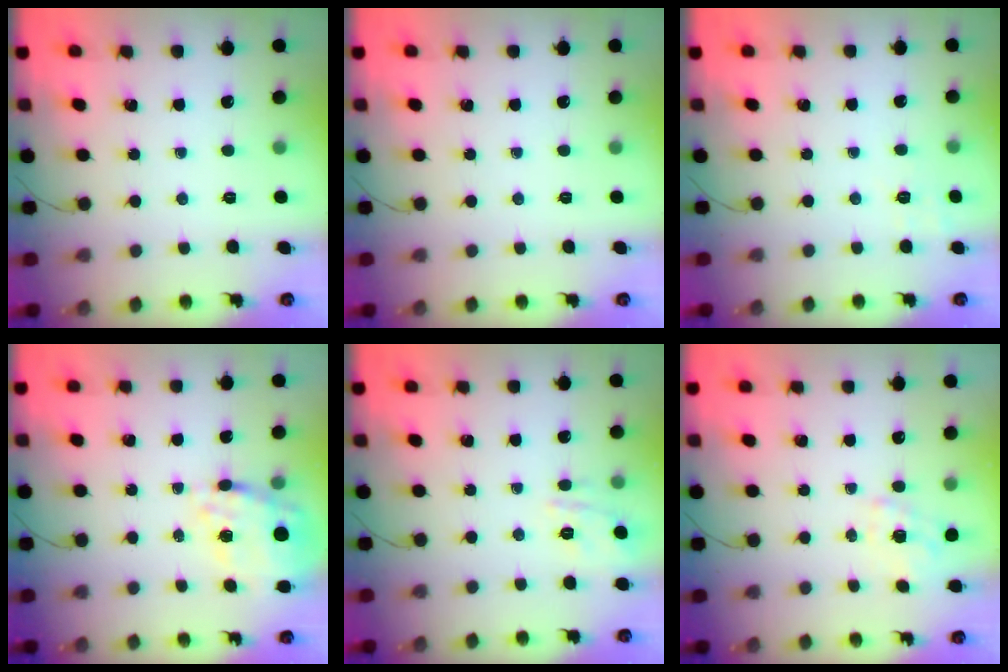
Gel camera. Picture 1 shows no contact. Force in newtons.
{"total": 0.0}
{"total": 2.3, "press": 1.5, "slide": 1.8}
{"total": 17.1, "press": 16.6, "slide": 3.9}
{"total": 2.9, "press": 2.7, "slide": 1.2}
{"total": 1.0, "press": 0.7, "slide": 0.7}